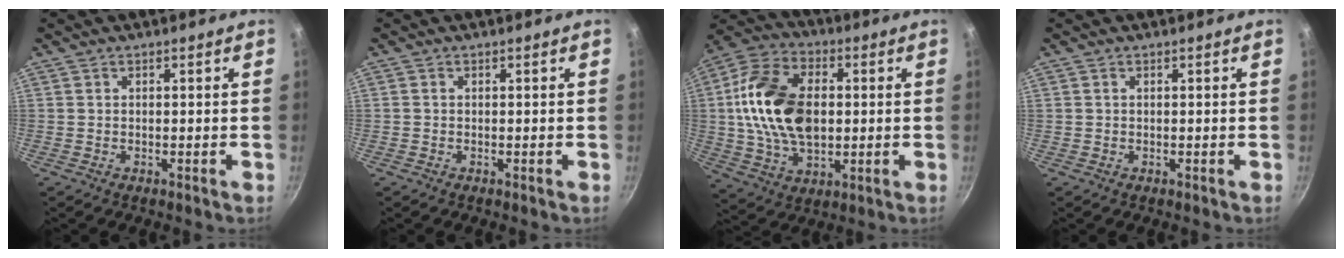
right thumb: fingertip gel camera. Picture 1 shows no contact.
{"total": 0.0}
{"total": 19.4, "force": [1.2, 12.5, 14.8], "torque": [-0.256, 0.012, 0.016]}
{"total": 0.0}